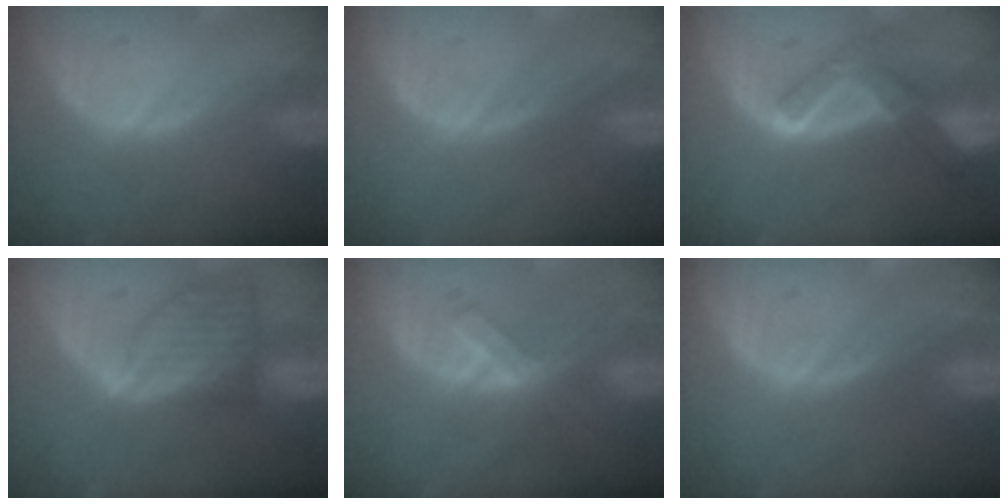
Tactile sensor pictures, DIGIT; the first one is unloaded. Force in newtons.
{"total": 0.0}
{"total": 6.6, "press": 5.8, "slide": 3.0}
{"total": 7.8, "press": 7.1, "slide": 3.3}
{"total": 6.0, "press": 5.7, "slide": 1.9}
{"total": 0.0}